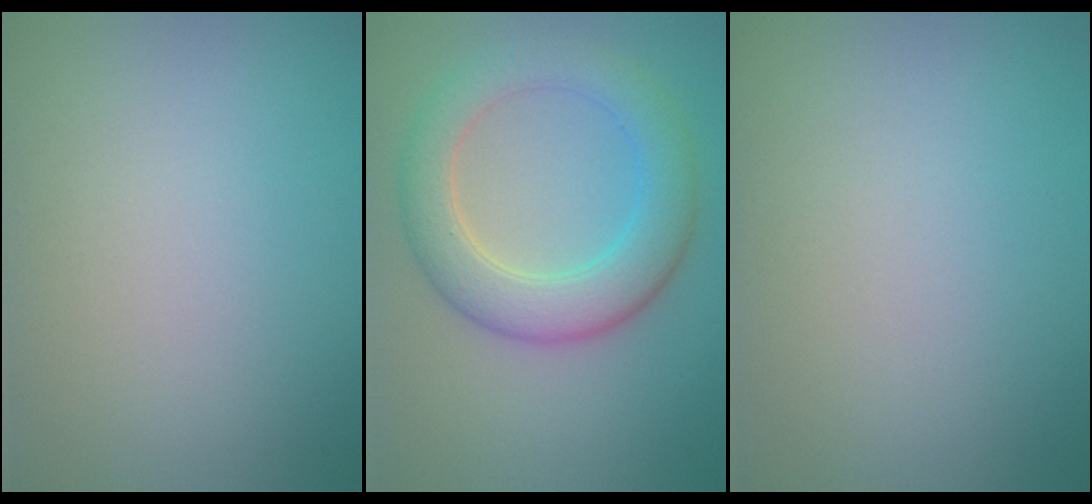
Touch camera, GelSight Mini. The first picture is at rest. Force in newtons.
{"total": 5.7, "press": 5.7, "slide": 0.2}
{"total": 0.0}